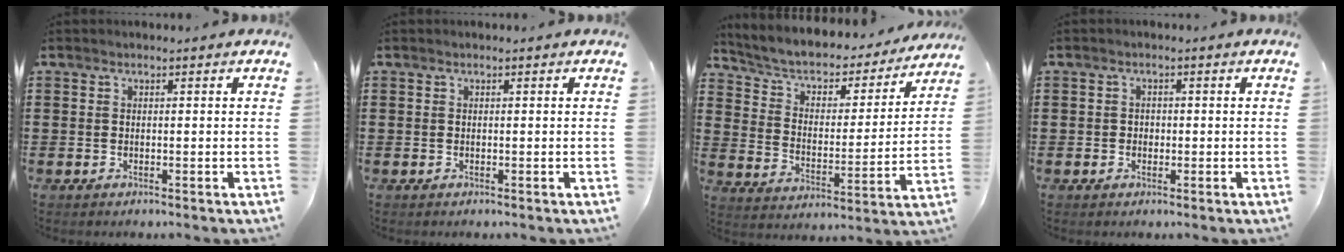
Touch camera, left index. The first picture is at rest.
{"total": 0.0}
{"total": 4.1, "force": [2.7, 2.4, 1.9], "torque": [-0.056, -0.022, 0.037]}
{"total": 1.0, "force": [-0.1, 0.9, 0.4], "torque": [-0.011, 0.006, -0.004]}